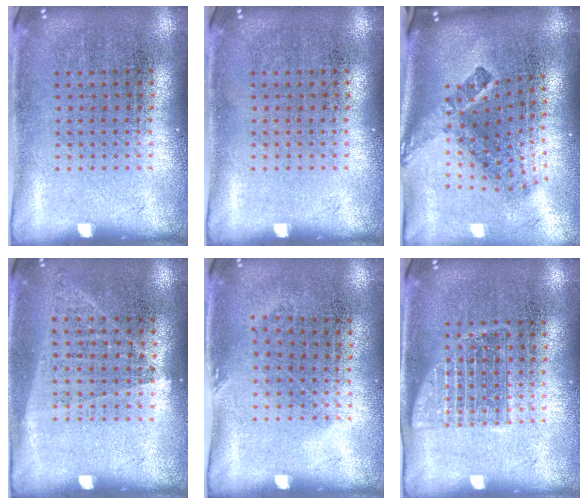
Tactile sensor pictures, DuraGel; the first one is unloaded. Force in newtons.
{"total": 0.0}
{"total": 2.6, "press": 1.6, "slide": 2.0}
{"total": 1.0, "press": 0.9, "slide": 0.4}
{"total": 0.9, "press": 0.6, "slide": 0.6}
{"total": 1.0, "press": 1.0, "slide": 0.3}